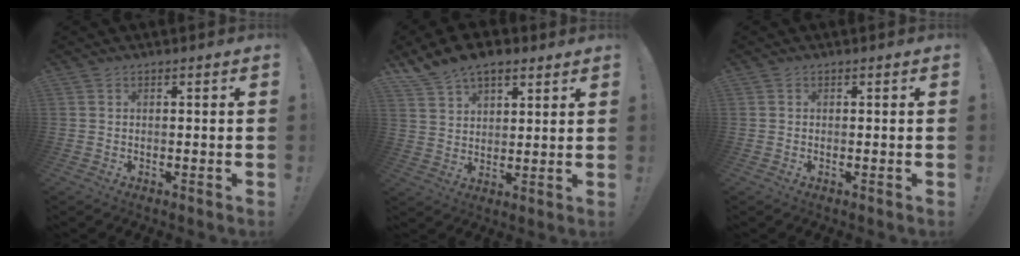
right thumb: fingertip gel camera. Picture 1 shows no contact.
{"total": 8.5, "force": [6.6, 4.3, 3.3], "torque": [-0.068, -0.032, 0.130]}
{"total": 0.0}